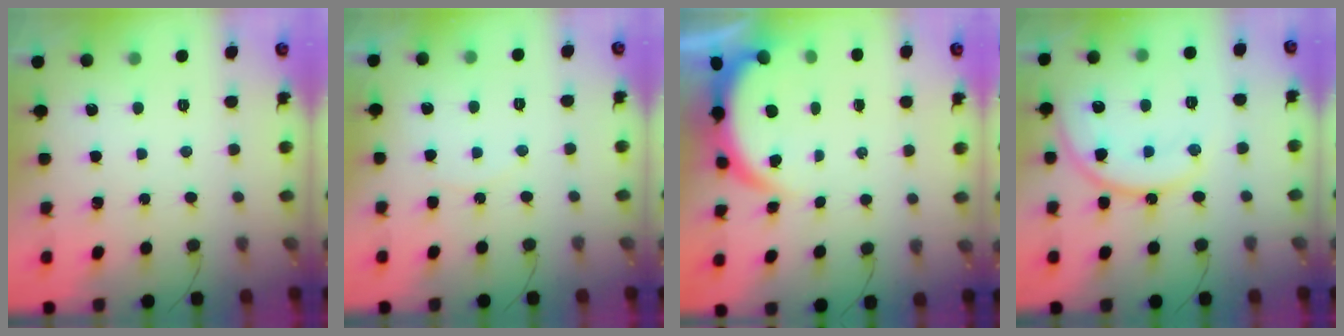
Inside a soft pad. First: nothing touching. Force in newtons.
{"total": 3.9, "press": 3.7, "slide": 1.4}
{"total": 4.4, "press": 4.4, "slide": 0.0}
{"total": 15.0, "press": 14.9, "slide": 1.6}